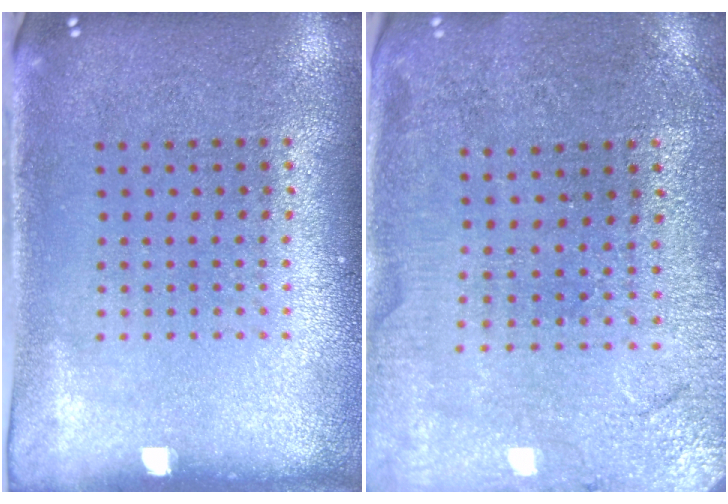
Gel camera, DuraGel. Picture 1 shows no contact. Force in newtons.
{"total": 0.7, "press": 0.7, "slide": 0.1}